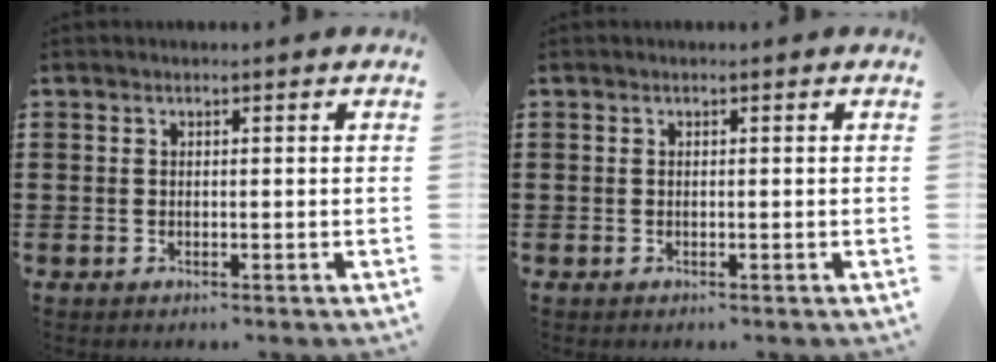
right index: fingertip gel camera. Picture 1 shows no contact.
{"total": 0.0}